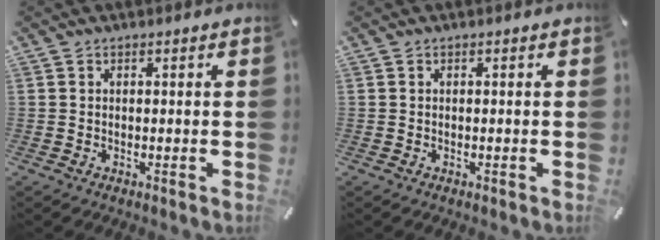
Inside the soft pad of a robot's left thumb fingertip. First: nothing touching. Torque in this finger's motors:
{"motor_torque": [-0.24, -0.42, 0.12, 0.08, 0.00]}